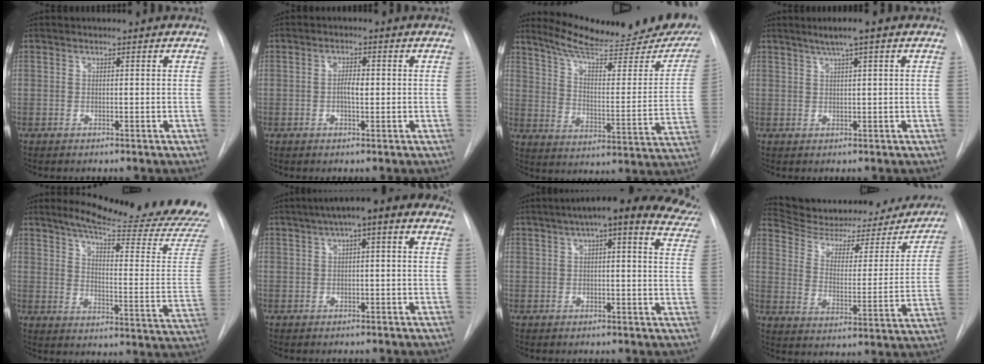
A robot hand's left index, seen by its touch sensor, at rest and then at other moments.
{"total": 2.3, "force": [-0.3, 0.8, 2.1], "torque": [-0.034, 0.004, -0.004]}
{"total": 24.7, "force": [21.8, 3.8, 11.0], "torque": [-0.161, -0.070, 0.283]}
{"total": 3.8, "force": [2.2, -0.3, 3.1], "torque": [-0.058, 0.009, 0.039]}
{"total": 25.0, "force": [23.0, 1.3, 9.9], "torque": [-0.137, -0.121, 0.276]}
{"total": 8.4, "force": [3.3, 2.1, 7.4], "torque": [-0.106, 0.044, 0.036]}
{"total": 18.3, "force": [13.8, 4.1, 11.3], "torque": [-0.159, 0.041, 0.156]}
{"total": 25.3, "force": [23.1, 6.1, 8.5], "torque": [-0.120, -0.038, 0.299]}